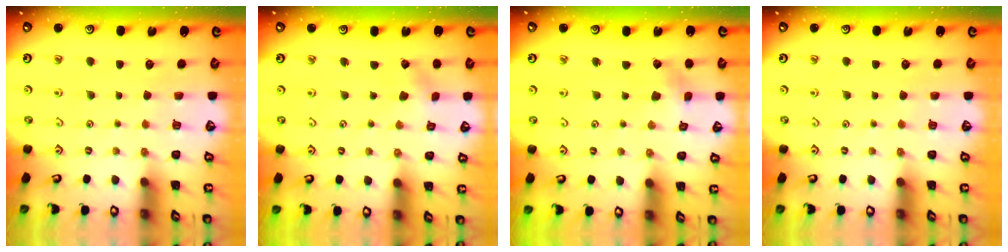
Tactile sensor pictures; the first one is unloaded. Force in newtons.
{"total": 0.5, "press": 0.5, "slide": 0.1}
{"total": 2.6, "press": 2.6, "slide": 0.4}
{"total": 0.0}